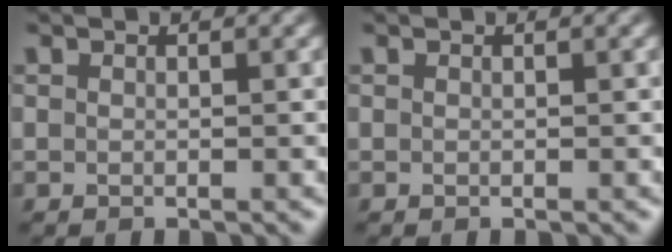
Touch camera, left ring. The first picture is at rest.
{"total": 0.0}